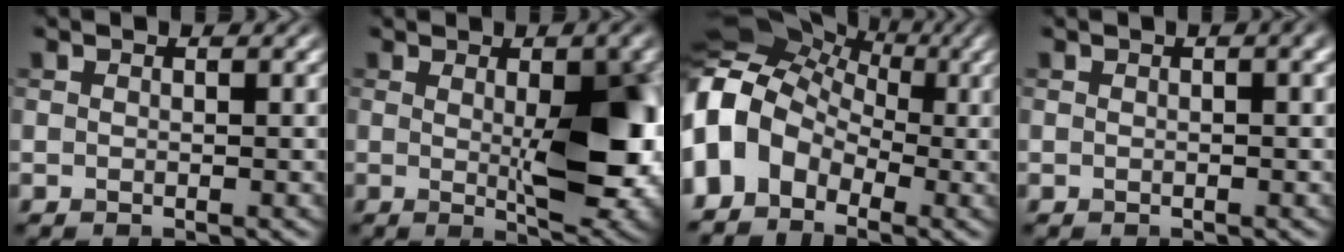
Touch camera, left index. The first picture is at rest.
{"total": 9.5, "force": [0.1, 3.4, 8.9], "torque": [-0.123, -0.016, 0.015]}
{"total": 11.1, "force": [-2.5, 8.5, 6.7], "torque": [-0.129, 0.009, -0.057]}
{"total": 1.4, "force": [0.2, 0.3, 1.4], "torque": [-0.018, 0.002, 0.002]}